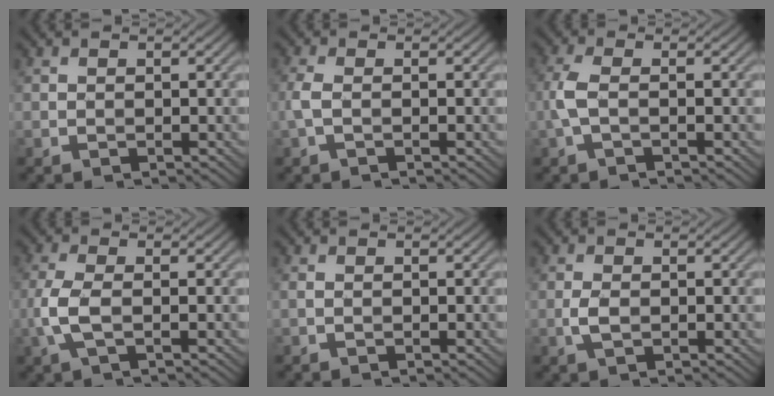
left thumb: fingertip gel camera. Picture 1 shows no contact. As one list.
[{"total": 2.0, "force": [-0.5, 0.6, 1.9], "torque": [-0.049, 0.004, -0.015]}, {"total": 3.2, "force": [-0.6, 0.9, 2.9], "torque": [-0.077, 0.005, -0.021]}, {"total": 4.2, "force": [-1.0, 1.5, 3.8], "torque": [-0.102, 0.001, -0.026]}, {"total": 0.5, "force": [-0.1, 0.1, 0.5], "torque": [-0.014, 0.000, -0.003]}, {"total": 2.0, "force": [-0.4, 1.0, 1.7], "torque": [-0.042, 0.001, -0.010]}]